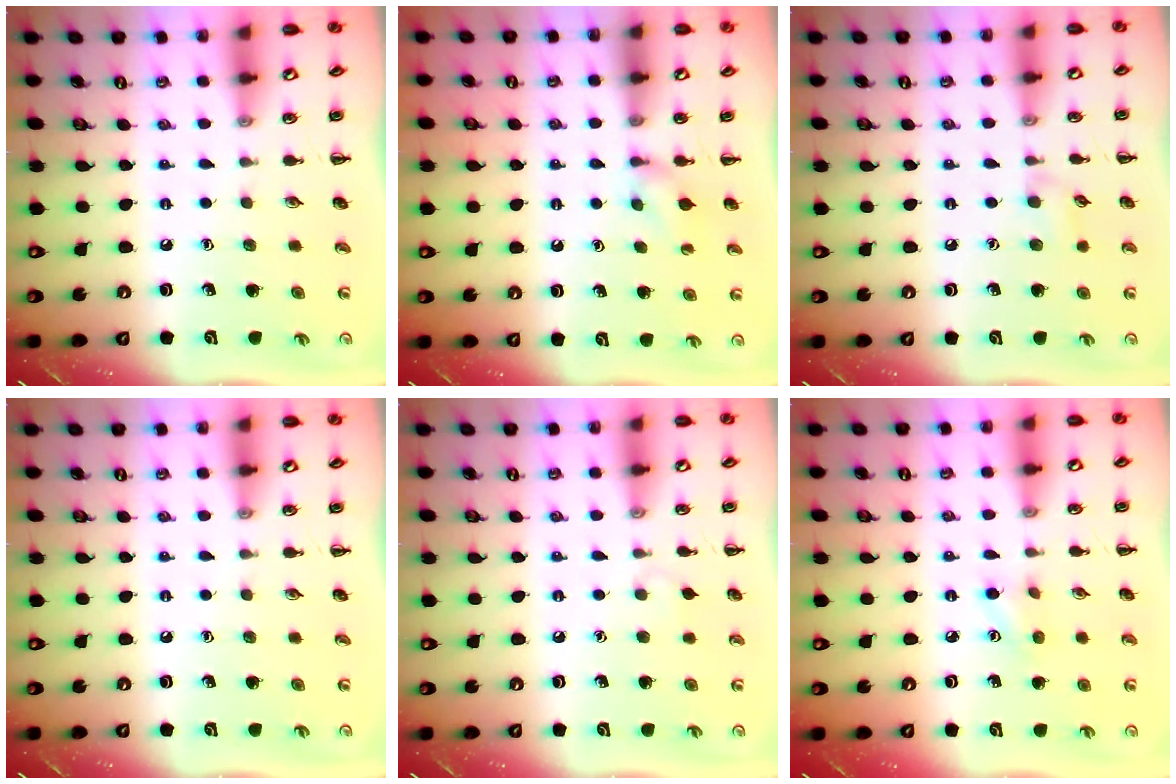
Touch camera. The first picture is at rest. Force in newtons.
{"total": 3.6, "press": 3.4, "slide": 1.1}
{"total": 6.4, "press": 5.9, "slide": 2.4}
{"total": 0.0}
{"total": 2.8, "press": 2.5, "slide": 1.1}
{"total": 4.3, "press": 4.1, "slide": 1.2}